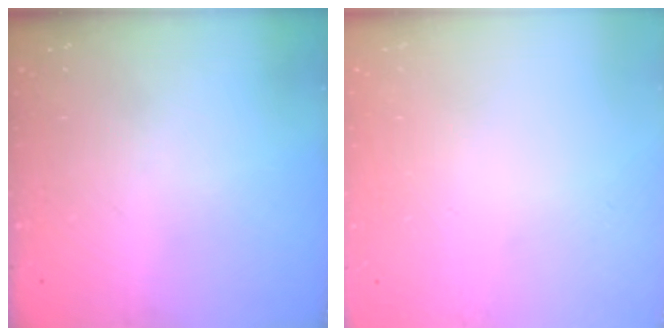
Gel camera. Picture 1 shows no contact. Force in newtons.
{"total": 0.0}